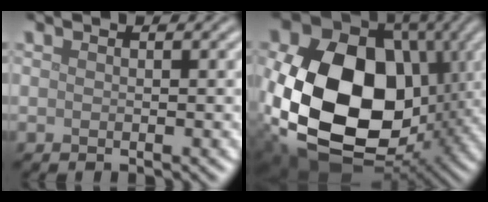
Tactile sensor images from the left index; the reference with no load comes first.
{"total": 19.7, "force": [-0.3, 14.7, 13.1], "torque": [-0.279, -0.048, 0.008]}